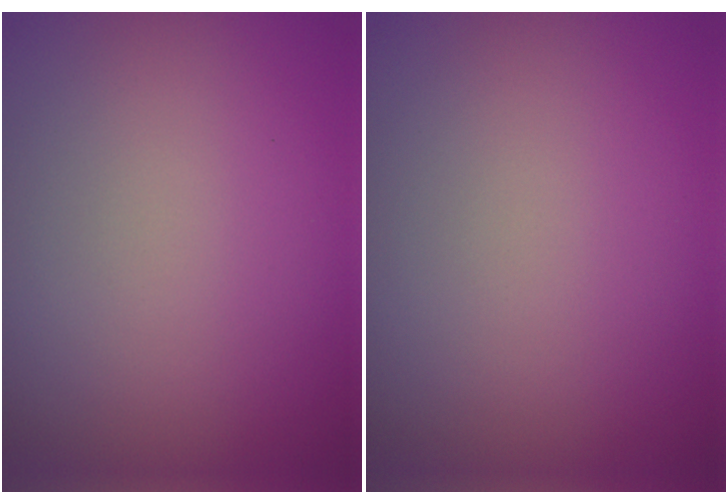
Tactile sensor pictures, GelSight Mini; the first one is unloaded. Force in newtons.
{"total": 0.0}